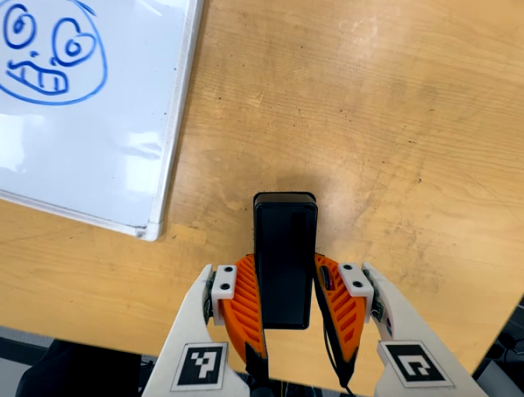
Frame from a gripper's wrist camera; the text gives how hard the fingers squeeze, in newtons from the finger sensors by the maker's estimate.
{"total": 5.0, "left": 3.5, "right": 6.5}